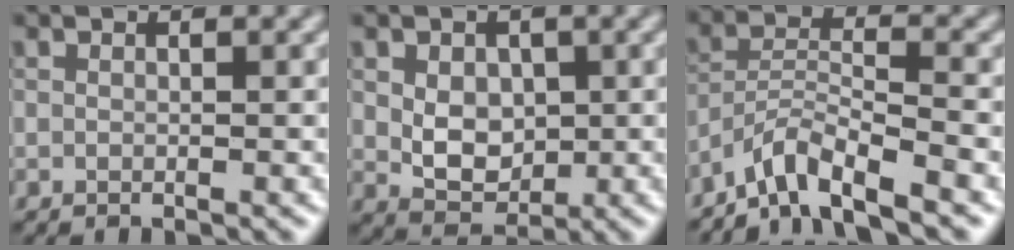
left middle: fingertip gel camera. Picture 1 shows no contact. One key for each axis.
{"total": 4.0, "fx": 0.2, "fy": 2.9, "fz": 2.7, "tx": -0.046, "ty": -0.007, "tz": 0.007}
{"total": 4.9, "fx": -4.1, "fy": 0.6, "fz": 2.7, "tx": -0.047, "ty": 0.003, "tz": -0.084}